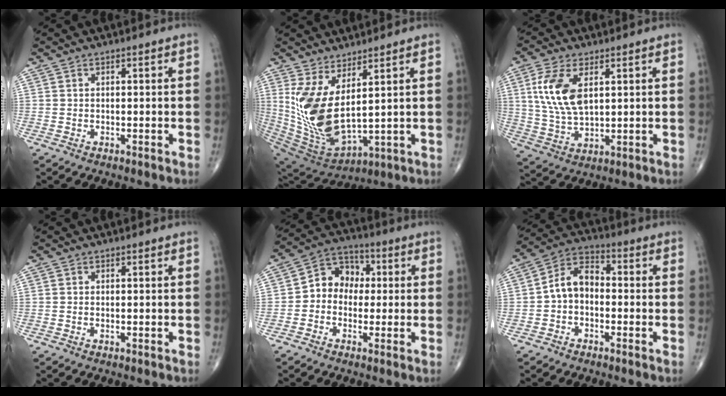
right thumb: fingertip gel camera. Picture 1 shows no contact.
{"total": 14.7, "force": [4.1, 5.8, 12.9], "torque": [-0.266, -0.047, 0.104]}
{"total": 11.0, "force": [3.3, 5.6, 8.9], "torque": [-0.182, -0.010, 0.070]}
{"total": 0.0}
{"total": 8.3, "force": [-0.2, 6.9, 4.6], "torque": [-0.042, 0.033, -0.020]}
{"total": 7.7, "force": [-1.1, 5.3, 5.4], "torque": [-0.081, 0.032, -0.038]}